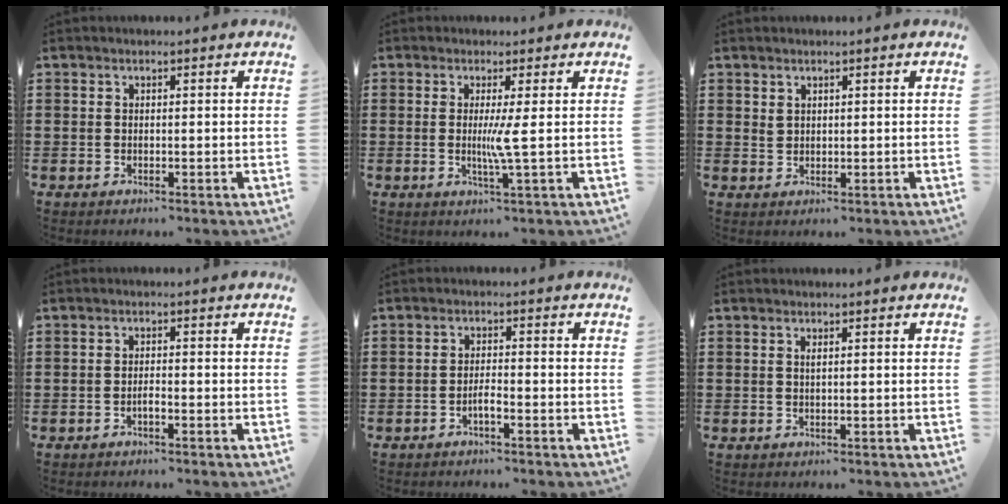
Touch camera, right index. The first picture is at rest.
{"total": 3.7, "force": [-0.1, -0.7, 3.7], "torque": [-0.066, -0.012, -0.005]}
{"total": 1.2, "force": [0.8, 0.8, 0.4], "torque": [-0.011, 0.003, 0.015]}
{"total": 1.3, "force": [-0.8, 0.2, 1.0], "torque": [-0.019, -0.003, -0.014]}
{"total": 2.0, "force": [-1.3, 0.2, 1.5], "torque": [-0.028, 0.002, -0.024]}
{"total": 0.6, "force": [0.2, 0.0, 0.5], "torque": [-0.011, -0.002, 0.004]}